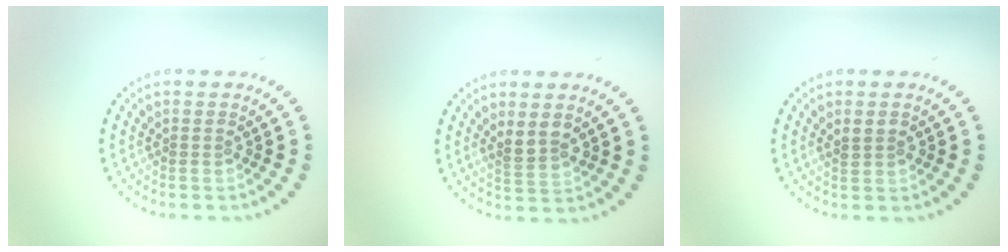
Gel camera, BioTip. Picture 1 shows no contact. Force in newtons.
{"total": 2.0, "press": 1.9, "slide": 0.7}
{"total": 1.4, "press": 1.4, "slide": 0.3}